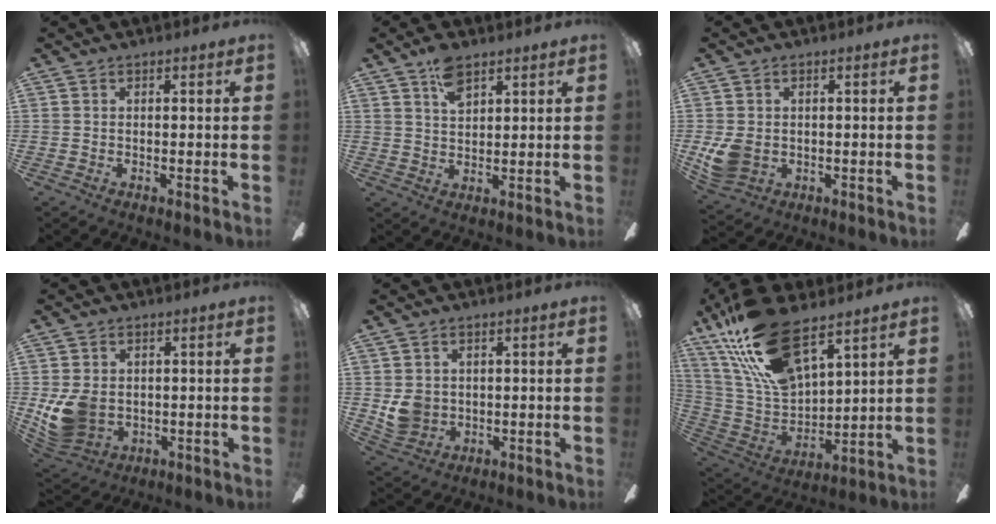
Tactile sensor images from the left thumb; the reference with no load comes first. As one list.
[{"total": 6.4, "force": [4.1, 3.0, 3.8], "torque": [-0.061, -0.009, 0.071]}, {"total": 6.9, "force": [-0.6, 5.2, 4.6], "torque": [-0.093, 0.004, -0.006]}, {"total": 8.9, "force": [-0.4, 6.9, 5.7], "torque": [-0.130, 0.004, -0.001]}, {"total": 5.6, "force": [0.9, 4.9, 2.5], "torque": [-0.043, 0.006, 0.022]}, {"total": 22.7, "force": [15.2, 9.2, 14.2], "torque": [-0.305, -0.084, 0.268]}]